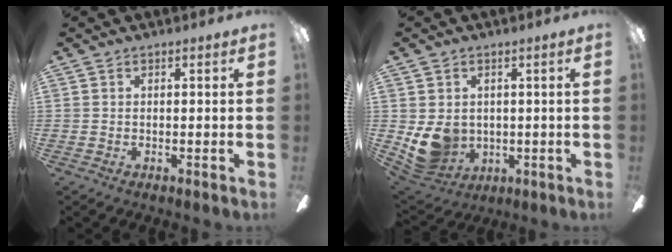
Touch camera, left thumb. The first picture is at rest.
{"total": 8.9, "force": [0.7, 7.7, 4.3], "torque": [-0.104, -0.015, 0.018]}